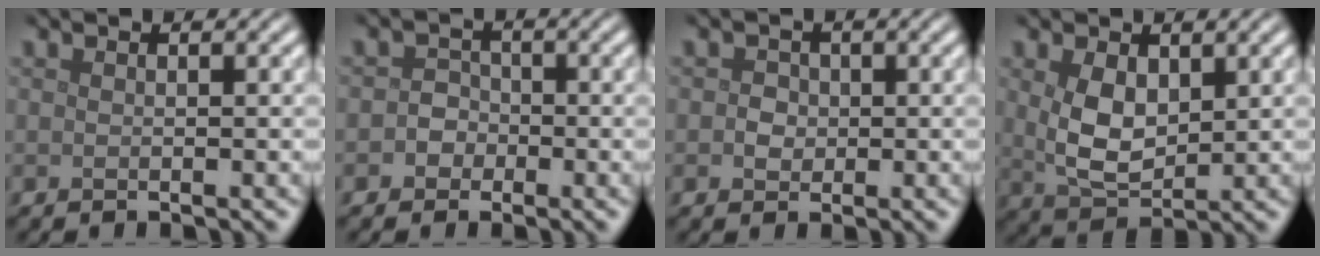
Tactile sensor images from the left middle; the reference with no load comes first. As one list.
[{"total": 1.7, "force": [-0.6, 1.6, 0.4], "torque": [0.013, 0.003, -0.020]}, {"total": 1.4, "force": [-0.1, 1.3, 0.5], "torque": [-0.004, -0.001, -0.003]}, {"total": 4.4, "force": [1.0, 2.7, 3.4], "torque": [-0.083, -0.005, 0.028]}]